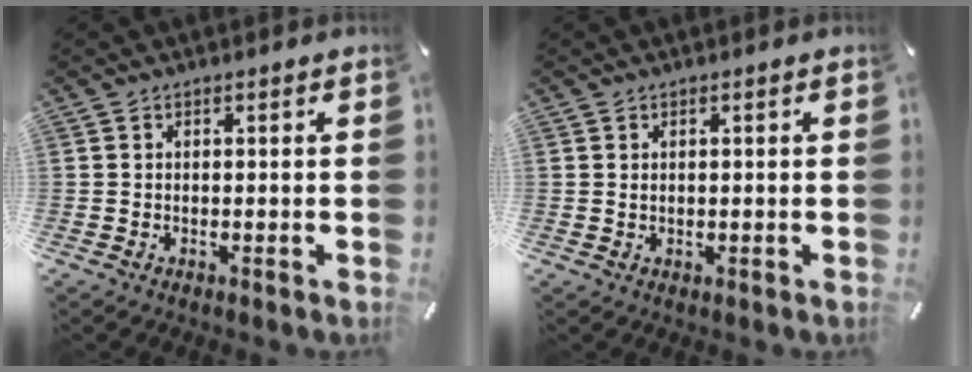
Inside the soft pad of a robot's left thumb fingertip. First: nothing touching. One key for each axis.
{"total": 0.6, "fx": 0.3, "fy": 0.3, "fz": 0.4, "tx": -0.011, "ty": 0.000, "tz": 0.005}